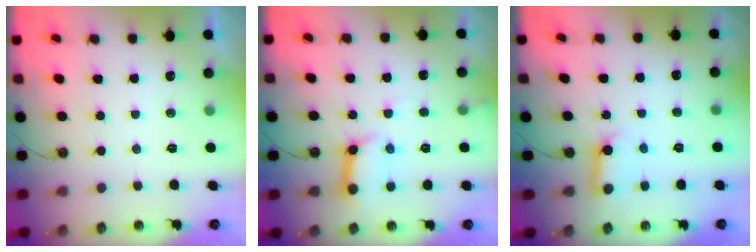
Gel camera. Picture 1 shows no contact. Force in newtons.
{"total": 9.8, "press": 9.7, "slide": 1.1}
{"total": 7.4, "press": 7.3, "slide": 0.9}